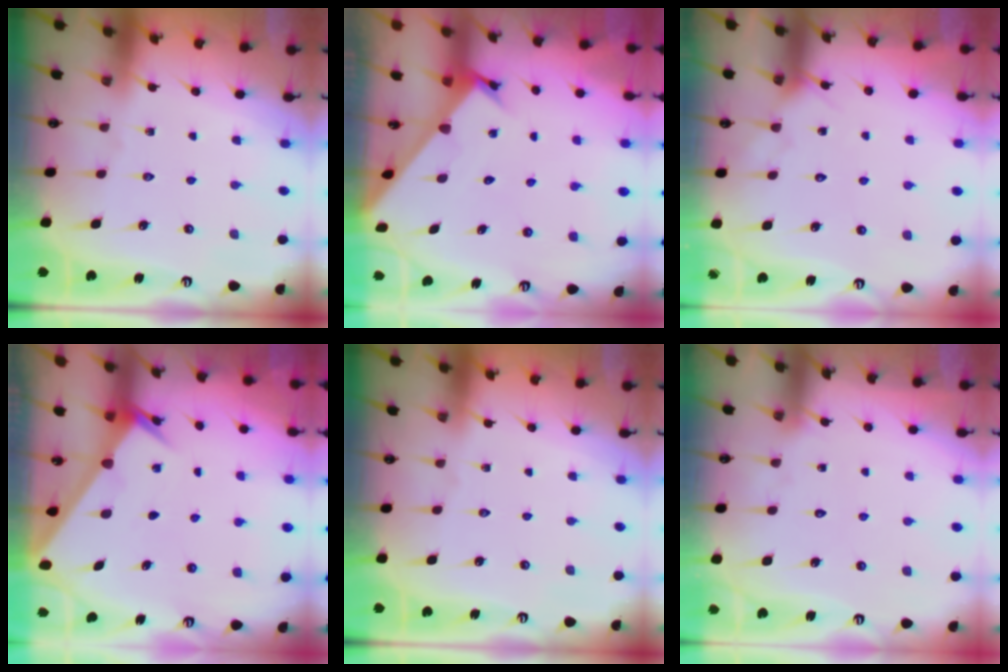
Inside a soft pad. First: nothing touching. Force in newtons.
{"total": 2.2, "press": 2.2, "slide": 0.1}
{"total": 4.9, "press": 4.9, "slide": 0.5}
{"total": 2.0, "press": 2.0, "slide": 0.0}
{"total": 0.0}
{"total": 2.0, "press": 2.0, "slide": 0.0}